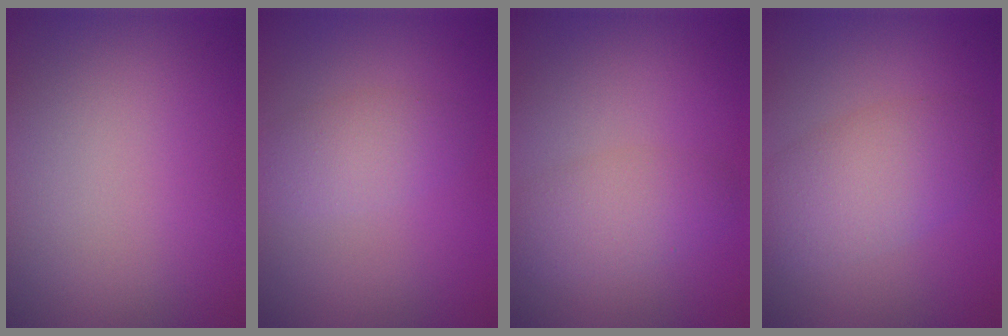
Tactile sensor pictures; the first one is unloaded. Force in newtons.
{"total": 2.5, "press": 2.5, "slide": 0.1}
{"total": 3.1, "press": 3.1, "slide": 0.1}
{"total": 5.1, "press": 5.1, "slide": 0.2}